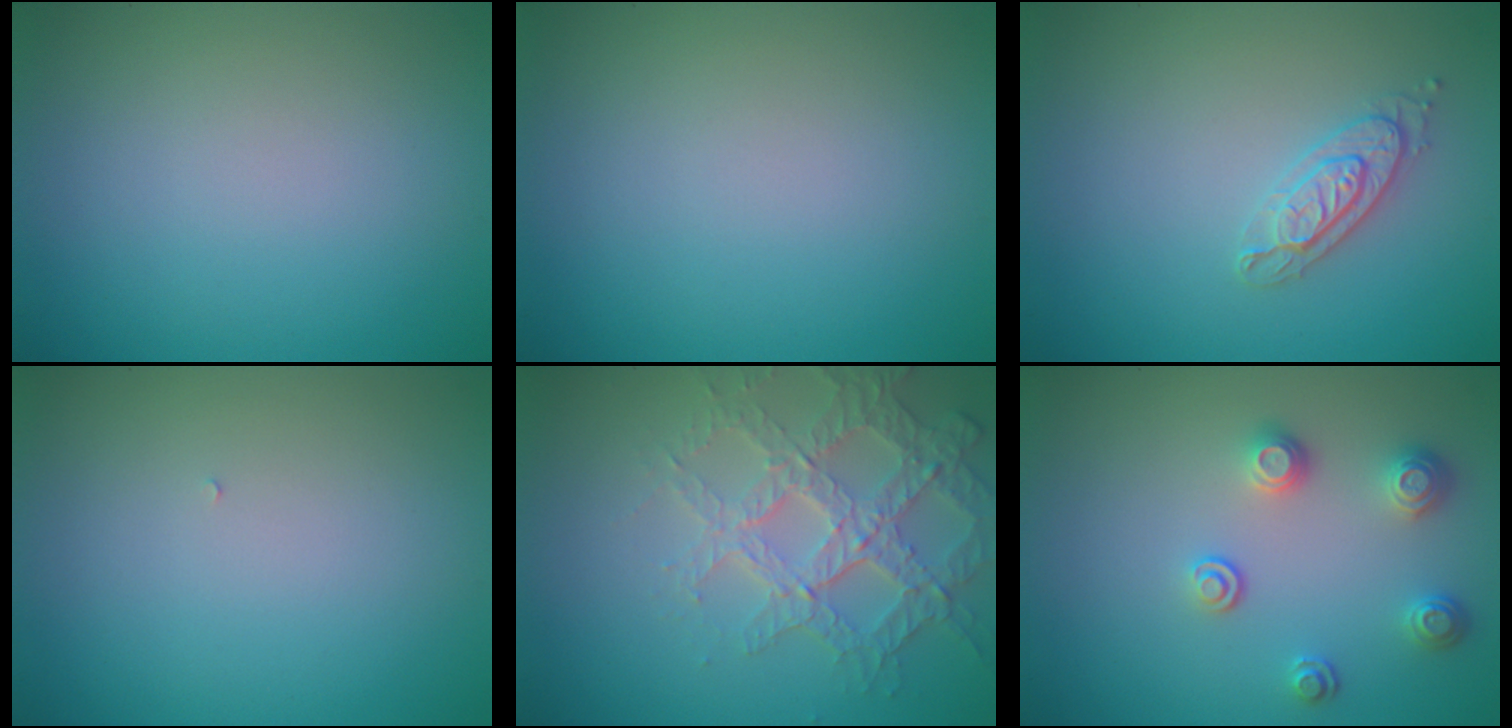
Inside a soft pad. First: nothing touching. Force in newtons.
{"total": 0.0}
{"total": 2.2, "press": 2.2, "slide": 0.3}
{"total": 0.0}
{"total": 4.0, "press": 3.9, "slide": 1.0}
{"total": 2.5, "press": 2.3, "slide": 0.9}